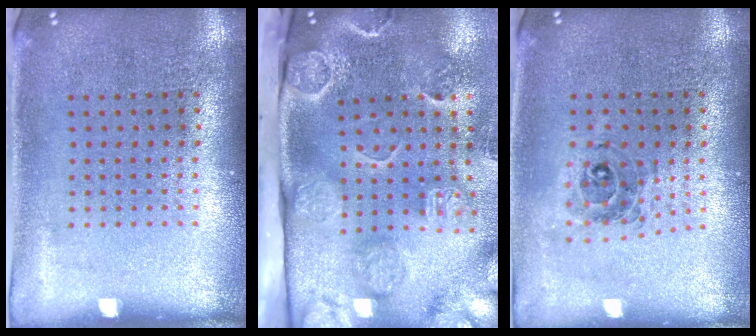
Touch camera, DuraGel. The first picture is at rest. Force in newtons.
{"total": 4.8, "press": 3.4, "slide": 3.4}
{"total": 0.7, "press": 0.7, "slide": 0.1}